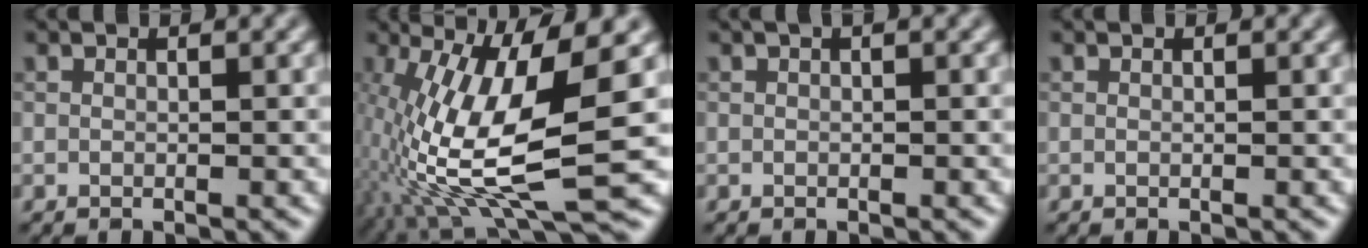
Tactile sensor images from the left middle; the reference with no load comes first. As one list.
[{"total": 12.2, "force": [-1.9, 3.2, 11.6], "torque": [-0.241, -0.008, -0.030]}, {"total": 0.9, "force": [0.3, 0.1, 0.8], "torque": [-0.015, 0.004, 0.002]}, {"total": 0.0}]